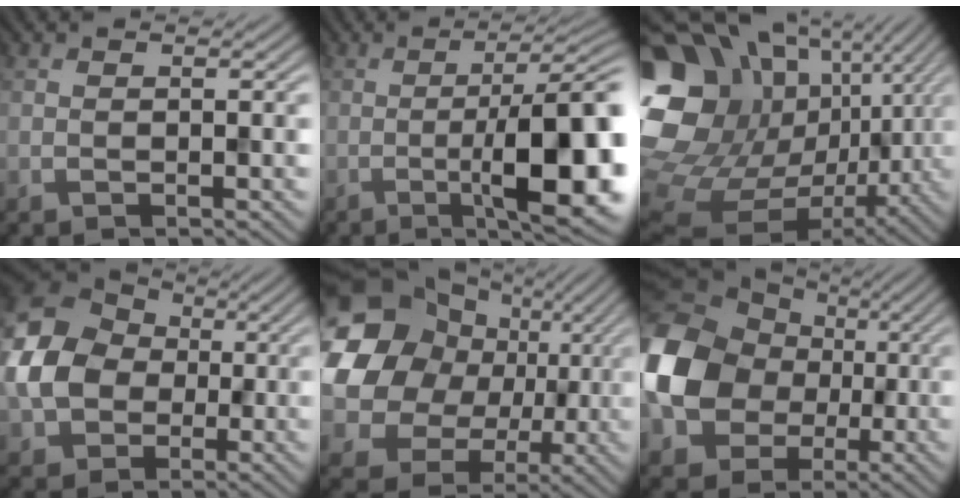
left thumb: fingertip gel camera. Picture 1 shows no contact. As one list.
[{"total": 14.1, "force": [-3.1, 3.7, 13.3], "torque": [-0.170, -0.005, -0.043]}, {"total": 18.8, "force": [3.5, 15.1, 10.7], "torque": [-0.280, -0.010, 0.093]}, {"total": 9.5, "force": [-0.8, 8.3, 4.7], "torque": [-0.133, -0.004, -0.023]}, {"total": 21.2, "force": [3.8, 18.4, 9.9], "torque": [-0.246, -0.004, 0.064]}, {"total": 16.0, "force": [-1.4, 13.9, 7.8], "torque": [-0.223, -0.019, -0.046]}]